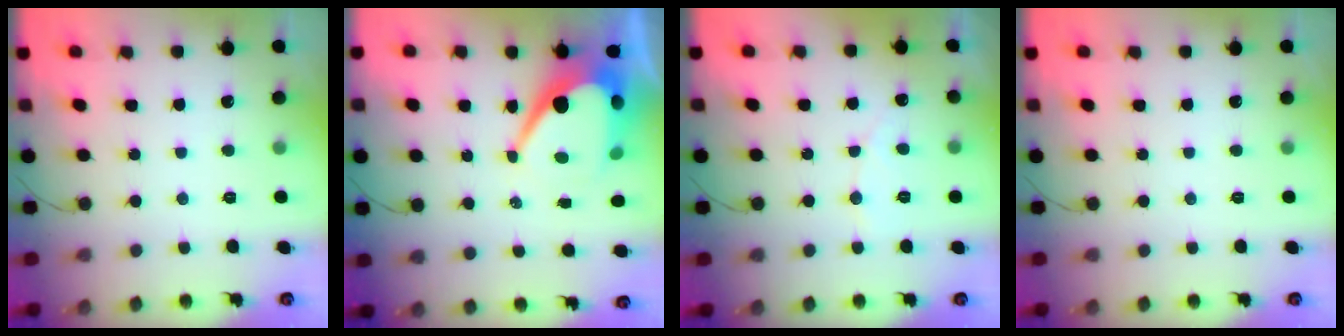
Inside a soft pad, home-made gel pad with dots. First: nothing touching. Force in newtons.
{"total": 13.7, "press": 13.6, "slide": 1.2}
{"total": 4.1, "press": 4.1, "slide": 0.4}
{"total": 0.0}